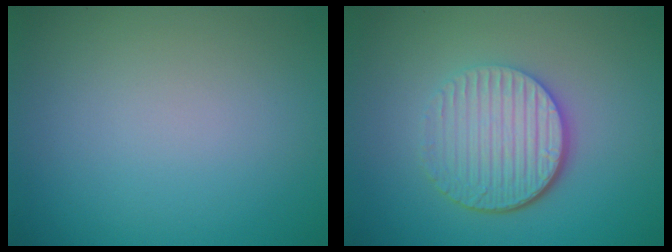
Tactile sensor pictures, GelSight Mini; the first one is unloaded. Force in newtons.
{"total": 5.5, "press": 3.9, "slide": 3.9}